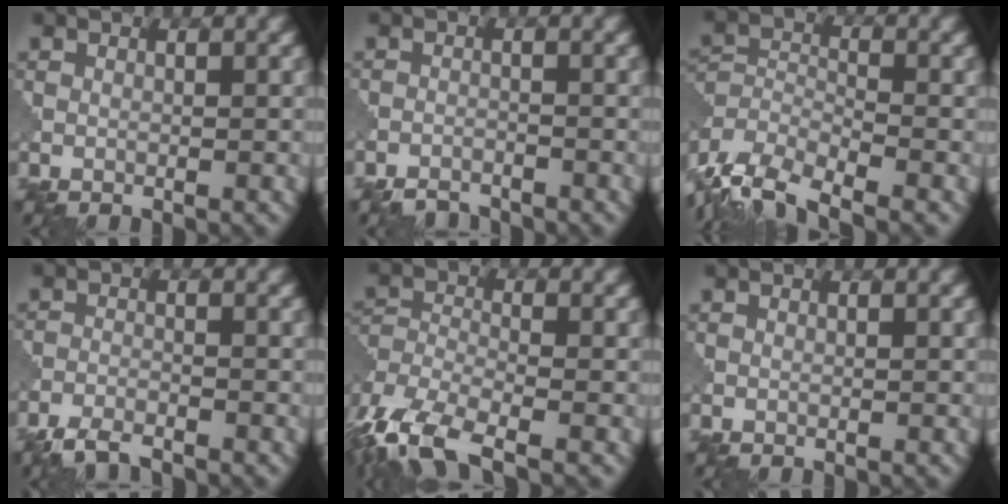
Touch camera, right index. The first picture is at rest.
{"total": 2.3, "force": [-2.1, 0.6, 0.4], "torque": [-0.004, -0.002, -0.043]}
{"total": 7.9, "force": [-6.3, 2.8, 3.9], "torque": [-0.067, -0.009, -0.122]}
{"total": 3.2, "force": [-2.9, 0.6, 1.2], "torque": [-0.026, -0.006, -0.064]}
{"total": 9.8, "force": [-6.7, 3.9, 5.9], "torque": [-0.129, -0.024, -0.133]}
{"total": 0.0}